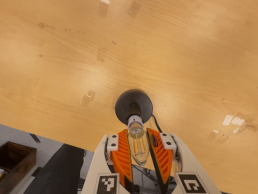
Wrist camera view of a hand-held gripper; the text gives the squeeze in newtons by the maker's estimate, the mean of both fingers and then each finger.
{"total": 10.0, "left": 9.2, "right": 10.9}